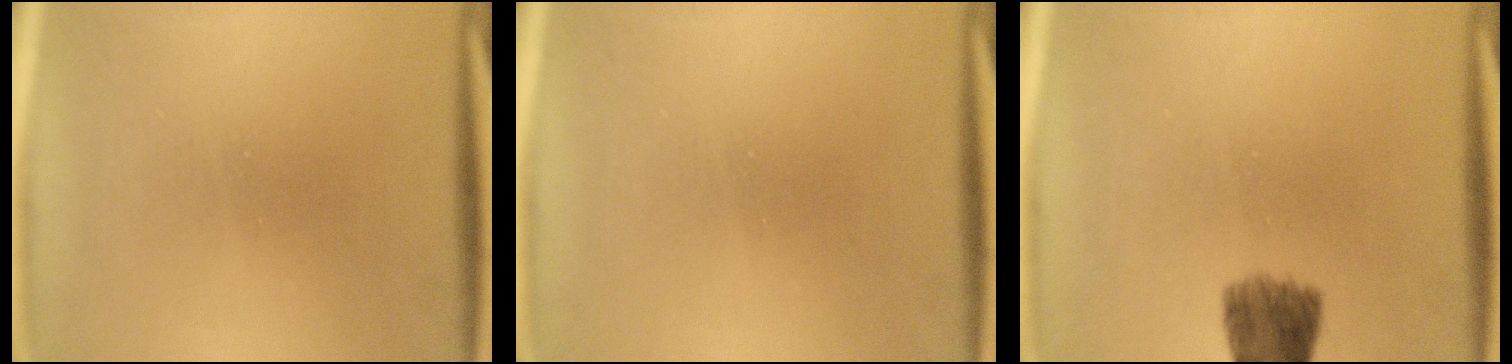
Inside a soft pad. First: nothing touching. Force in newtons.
{"total": 0.0}
{"total": 6.6}